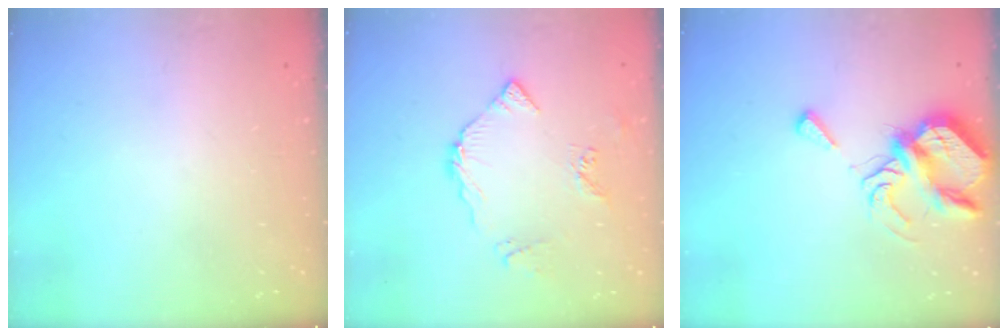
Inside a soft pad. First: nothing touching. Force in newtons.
{"total": 7.9, "press": 7.8, "slide": 0.5}
{"total": 8.6, "press": 8.5, "slide": 1.1}